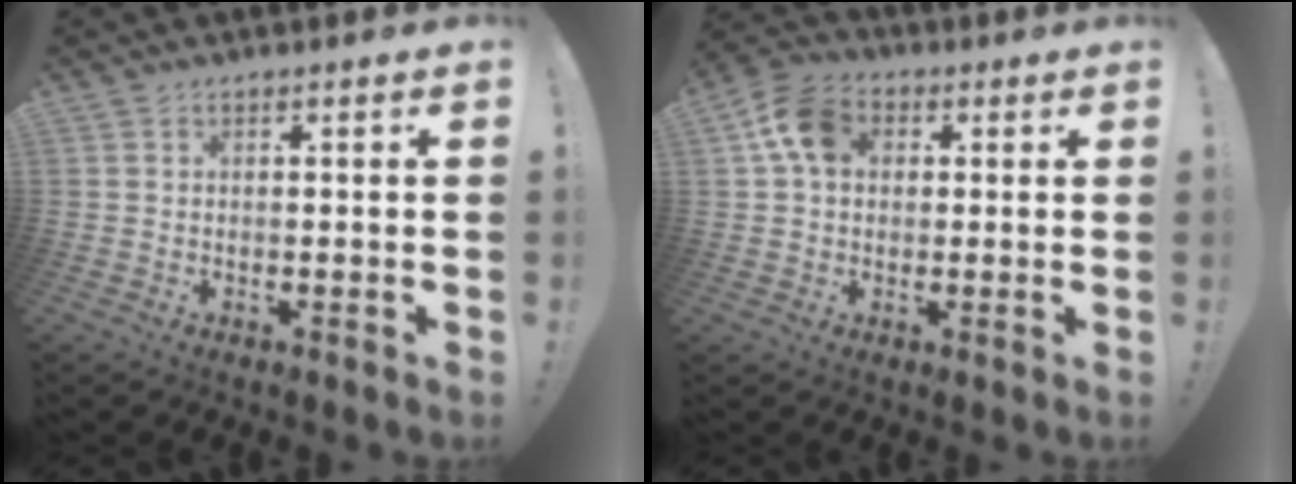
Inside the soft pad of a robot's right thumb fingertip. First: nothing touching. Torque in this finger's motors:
{"motor_torque": [0.11, 0.72, 0.38, -0.28, 0.01]}